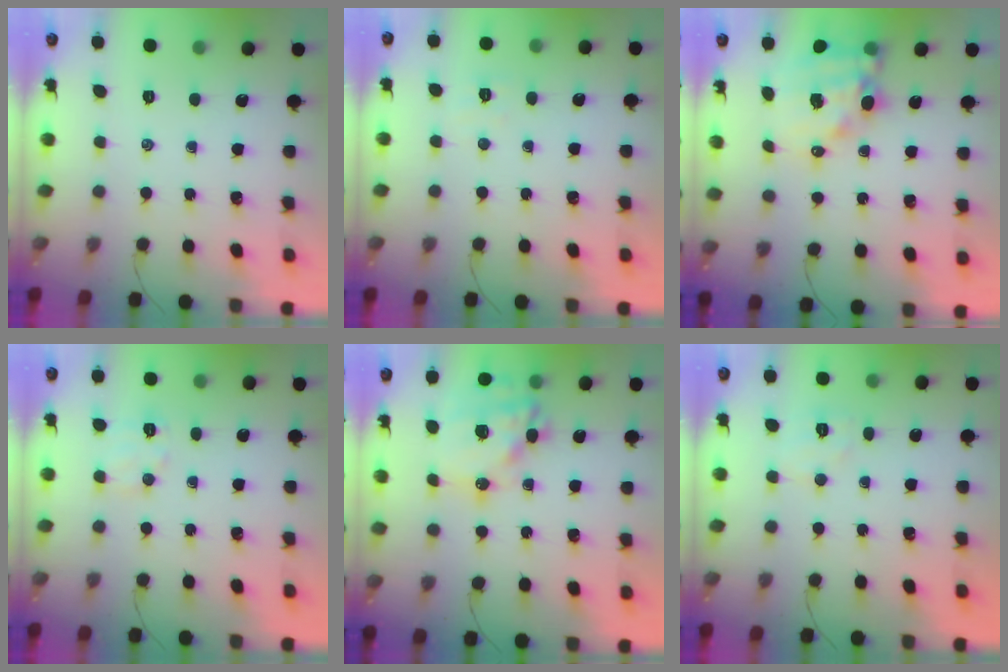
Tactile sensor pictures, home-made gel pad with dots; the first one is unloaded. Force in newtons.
{"total": 4.1, "press": 4.0, "slide": 0.9}
{"total": 12.3, "press": 11.8, "slide": 3.4}
{"total": 6.9, "press": 6.9, "slide": 1.0}
{"total": 18.2, "press": 17.8, "slide": 4.0}
{"total": 5.4, "press": 5.3, "slide": 1.1}